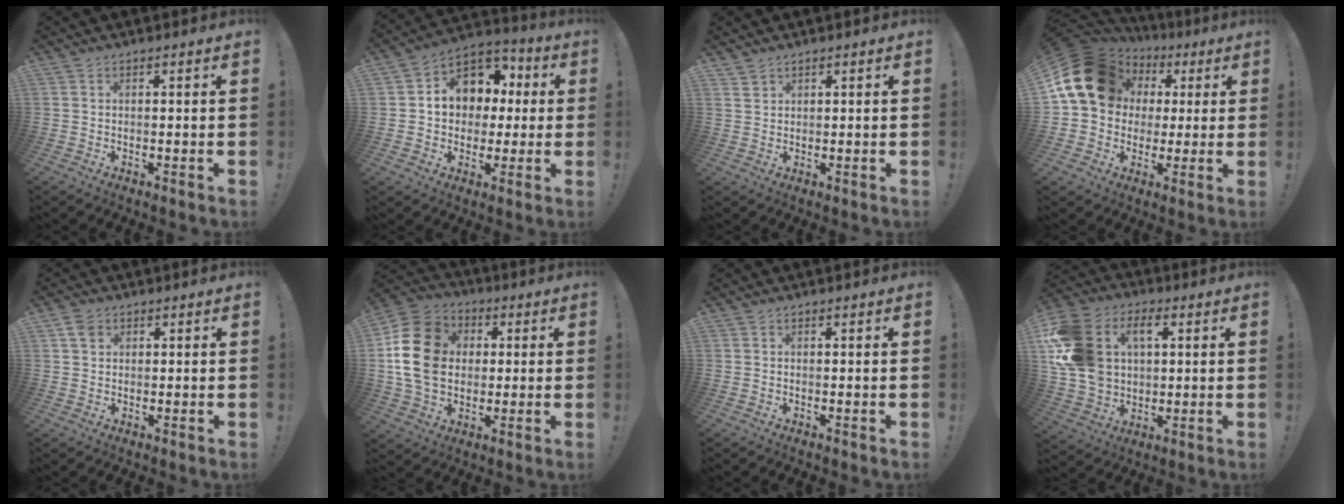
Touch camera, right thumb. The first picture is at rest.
{"total": 12.0, "force": [2.6, 10.2, 5.8], "torque": [-0.085, -0.010, 0.056]}
{"total": 1.8, "force": [1.7, 0.7, 0.3], "torque": [0.006, -0.016, 0.029]}
{"total": 20.4, "force": [5.5, 15.9, 11.5], "torque": [-0.188, -0.019, 0.117]}
{"total": 3.3, "force": [1.7, 2.6, 1.3], "torque": [-0.009, -0.006, 0.028]}
{"total": 19.2, "force": [1.9, 15.1, 11.7], "torque": [-0.194, 0.013, 0.039]}
{"total": 0.0}
{"total": 19.5, "force": [5.1, 14.3, 12.2], "torque": [-0.247, -0.011, 0.095]}